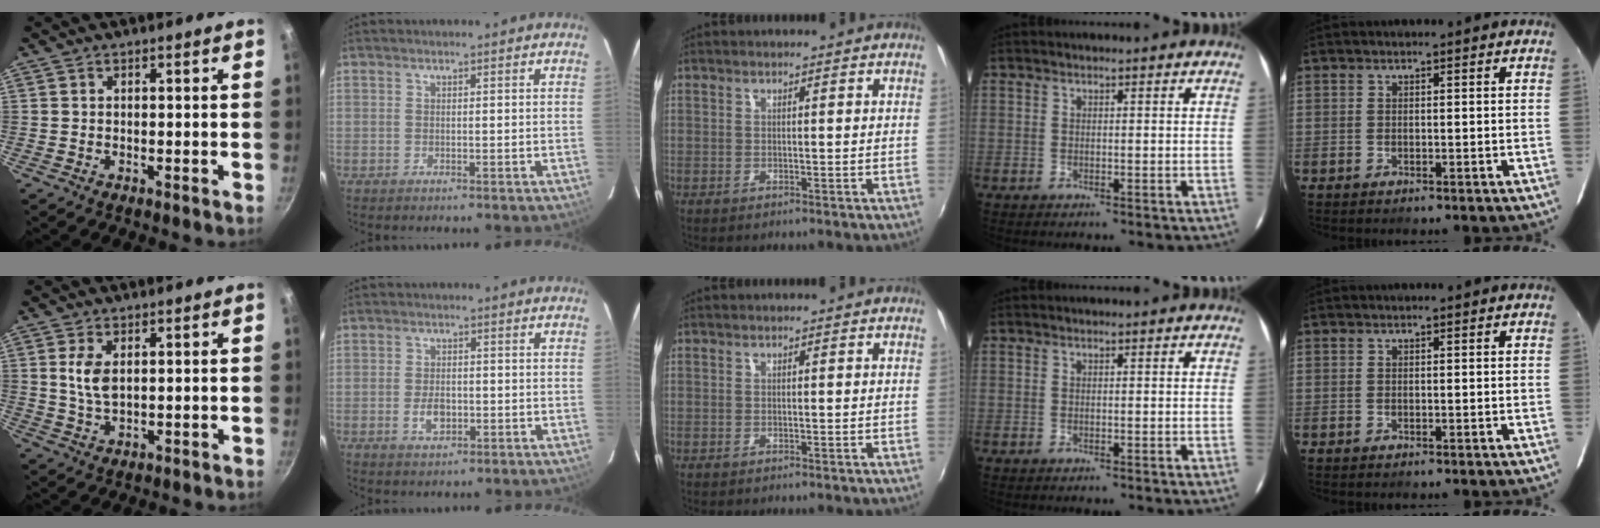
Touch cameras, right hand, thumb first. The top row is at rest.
{"thumb": {"total": 5.1, "force": [1.1, 2.8, 4.2], "torque": [-0.082, -0.007, 0.025]}, "index": {"total": 4.3, "force": [-1.2, 2.6, 3.2], "torque": [-0.062, -0.001, -0.018]}}